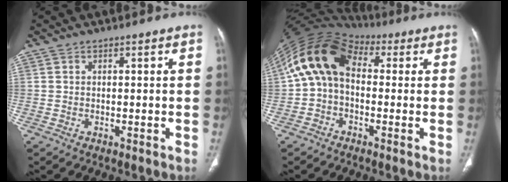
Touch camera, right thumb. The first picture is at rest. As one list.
[{"total": 12.9, "force": [1.4, 8.9, 9.2], "torque": [-0.163, 0.042, 0.013]}]